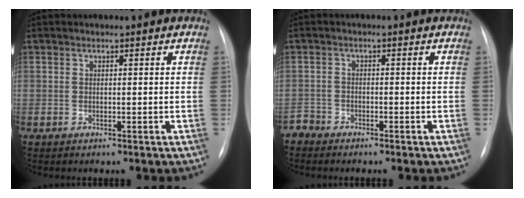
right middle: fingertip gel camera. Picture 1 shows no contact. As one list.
[{"total": 2.1, "force": [-1.9, 0.8, -0.4], "torque": [0.008, 0.000, -0.037]}]